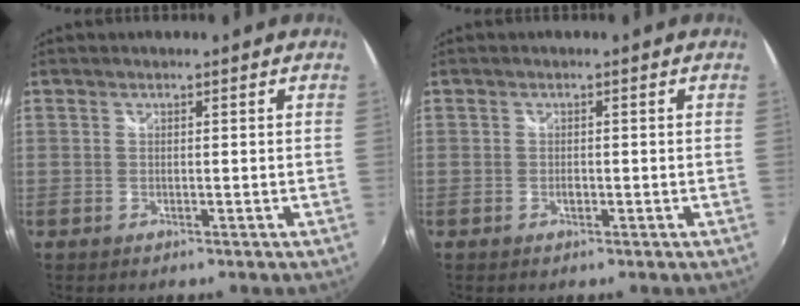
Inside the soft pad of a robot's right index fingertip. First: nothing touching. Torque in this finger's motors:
{"motor_torque": [0.18, 0.03, 0.04, 0.00]}